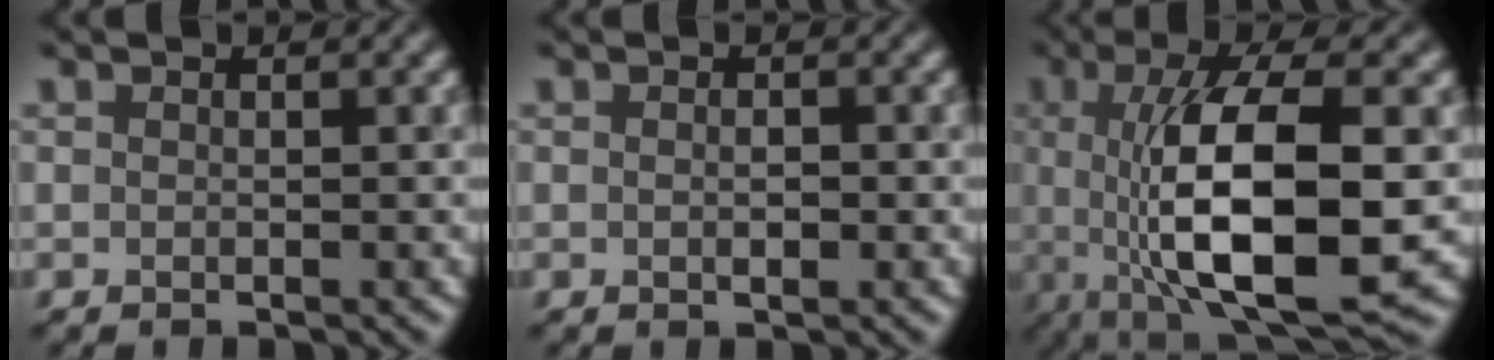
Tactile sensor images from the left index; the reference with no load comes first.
{"total": 1.2, "force": [-0.1, 0.5, 1.1], "torque": [-0.020, -0.003, 0.000]}
{"total": 12.1, "force": [-0.9, 3.8, 11.5], "torque": [-0.192, -0.010, -0.014]}